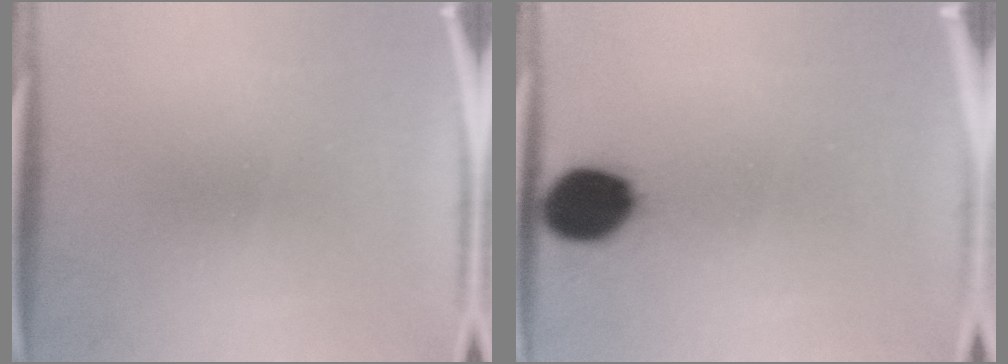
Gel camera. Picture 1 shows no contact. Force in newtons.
{"total": 11.2}